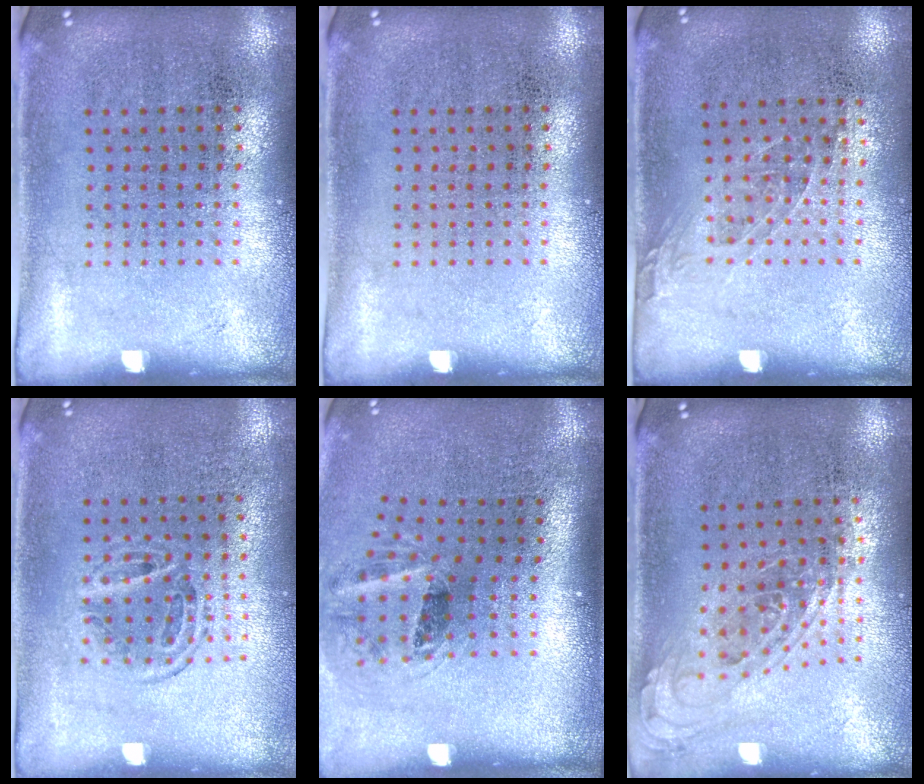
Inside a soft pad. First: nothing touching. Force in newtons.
{"total": 0.0}
{"total": 1.0, "press": 0.8, "slide": 0.6}
{"total": 1.0, "press": 0.9, "slide": 0.4}
{"total": 1.5, "press": 1.1, "slide": 1.1}
{"total": 0.8, "press": 0.8, "slide": 0.2}